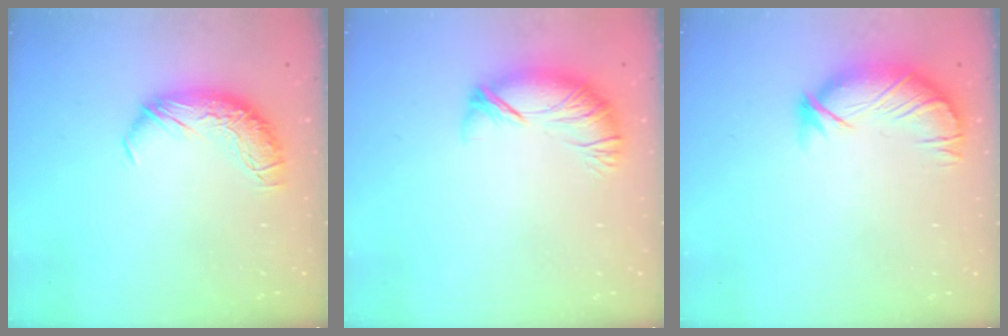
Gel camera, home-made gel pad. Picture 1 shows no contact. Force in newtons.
{"total": 3.9, "press": 3.3, "slide": 2.0}
{"total": 3.8, "press": 3.2, "slide": 2.0}